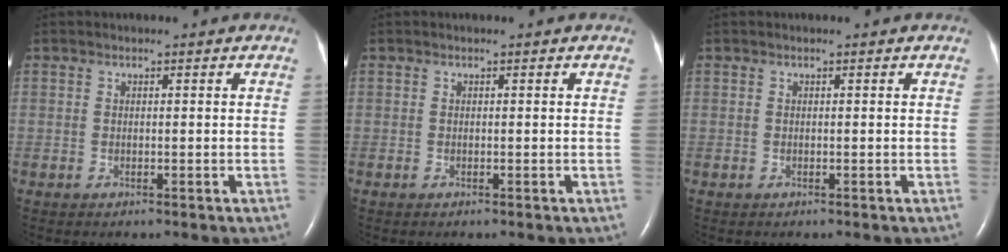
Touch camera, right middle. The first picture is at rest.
{"total": 0.0}
{"total": 0.0}